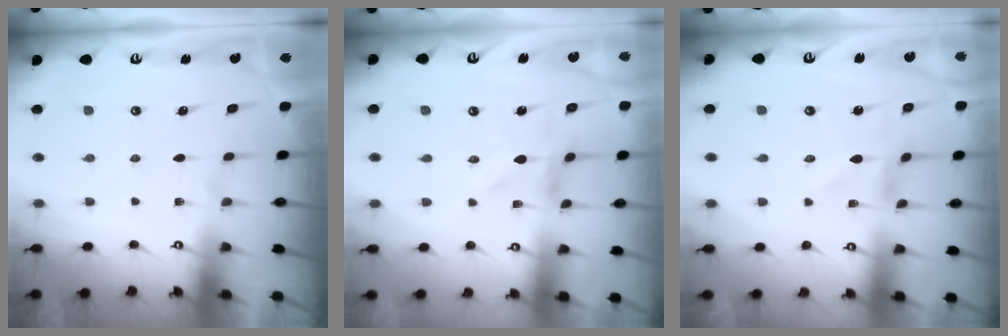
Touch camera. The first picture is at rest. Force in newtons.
{"total": 0.0}
{"total": 1.2, "press": 1.1, "slide": 0.1}